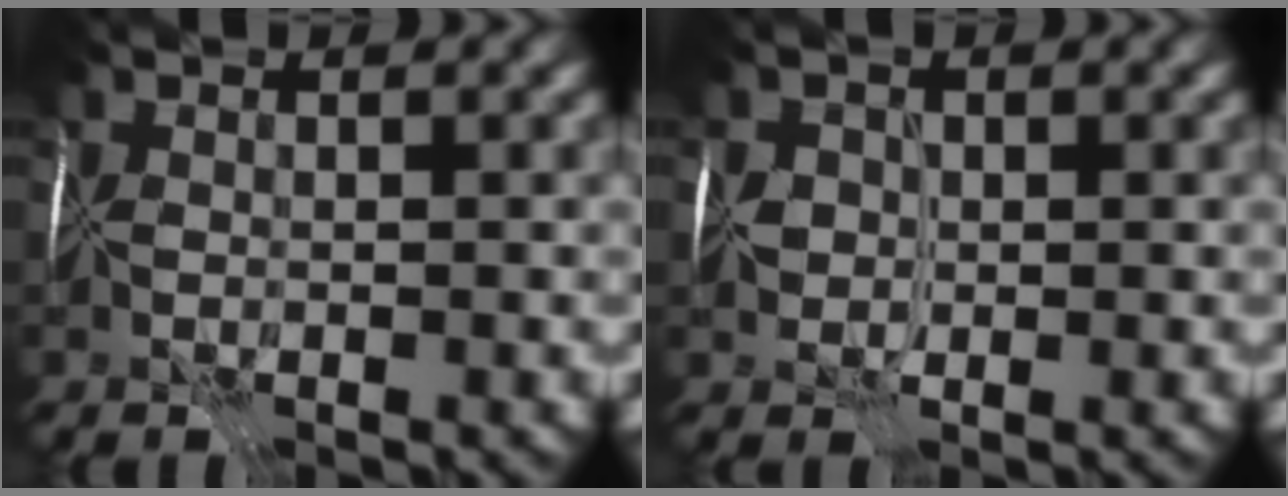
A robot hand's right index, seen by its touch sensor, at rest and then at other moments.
{"total": 2.4, "force": [0.1, 2.0, 1.3], "torque": [-0.022, 0.003, -0.003]}